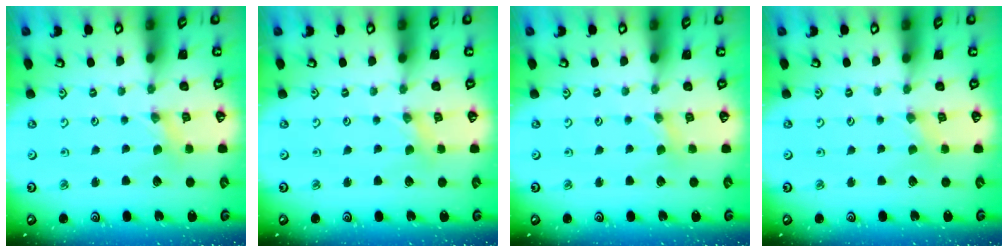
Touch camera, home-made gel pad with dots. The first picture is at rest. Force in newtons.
{"total": 0.0}
{"total": 0.8, "press": 0.7, "slide": 0.3}
{"total": 0.0}